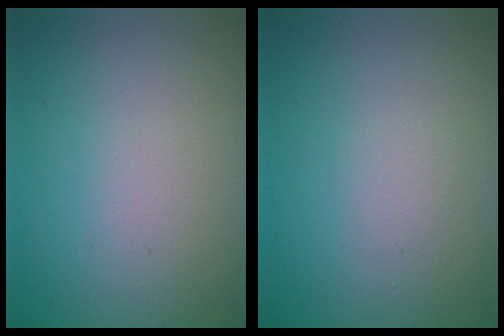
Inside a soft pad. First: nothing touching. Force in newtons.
{"total": 0.0}